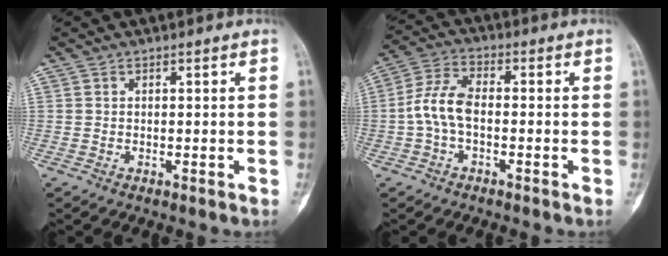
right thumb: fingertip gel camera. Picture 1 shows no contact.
{"total": 7.0, "force": [-1.3, 3.6, 5.9], "torque": [-0.127, 0.025, -0.032]}